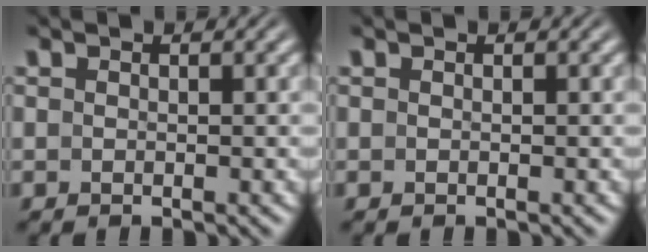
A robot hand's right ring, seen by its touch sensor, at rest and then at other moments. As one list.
[{"total": 0.0}]